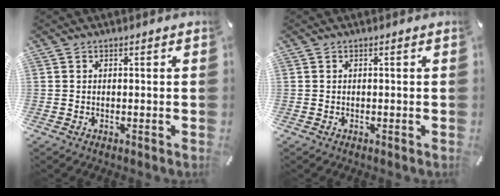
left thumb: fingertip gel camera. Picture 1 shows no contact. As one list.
[{"total": 0.0}]